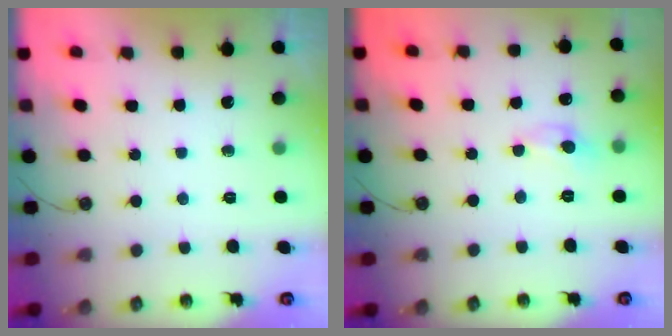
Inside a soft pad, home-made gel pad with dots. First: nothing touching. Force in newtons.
{"total": 0.0}